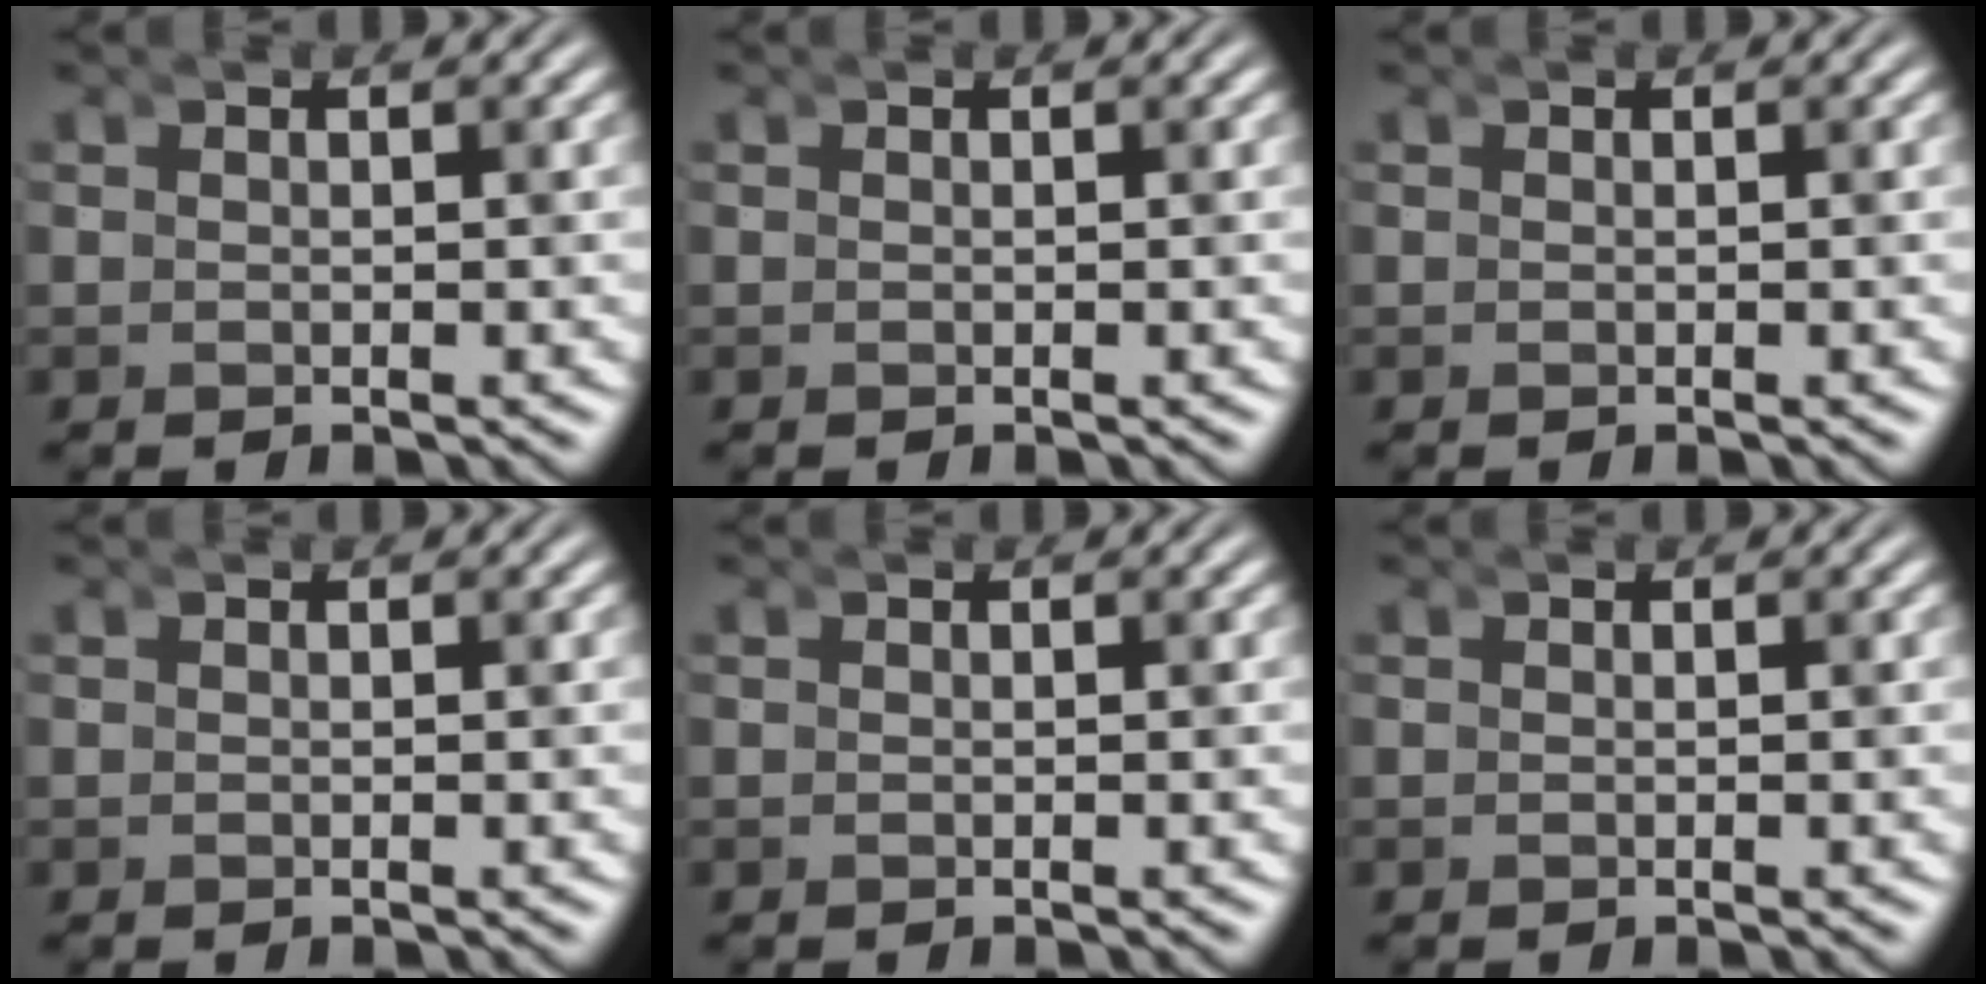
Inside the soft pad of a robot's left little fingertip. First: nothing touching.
{"total": 0.0}
{"total": 0.0}
{"total": 0.0}
{"total": 0.0}
{"total": 0.0}